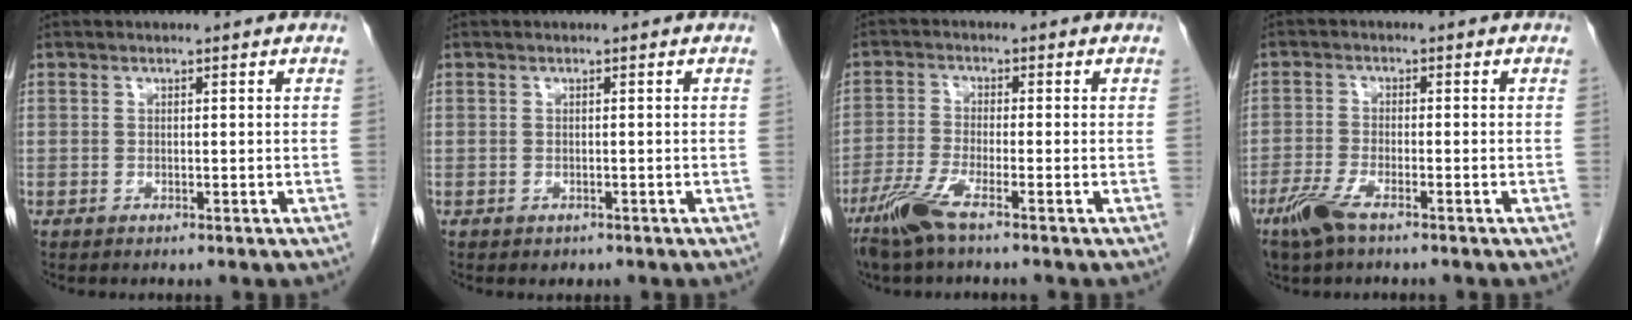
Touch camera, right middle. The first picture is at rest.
{"total": 0.7, "force": [-0.4, 0.6, 0.2], "torque": [-0.005, 0.001, -0.001]}
{"total": 5.7, "force": [-3.9, 0.3, 4.1], "torque": [-0.097, -0.014, -0.083]}
{"total": 5.0, "force": [-3.4, 1.1, 3.4], "torque": [-0.084, -0.010, -0.066]}